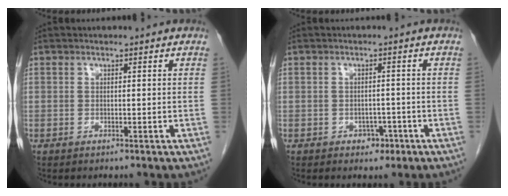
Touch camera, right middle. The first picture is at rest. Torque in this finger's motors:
{"motor_torque": [0.38, -0.22, -0.01, 0.00]}